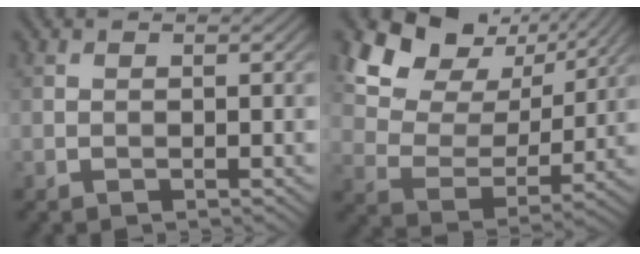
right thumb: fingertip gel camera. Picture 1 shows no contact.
{"total": 13.0, "force": [7.8, 7.9, 6.8], "torque": [-0.159, 0.018, 0.127]}